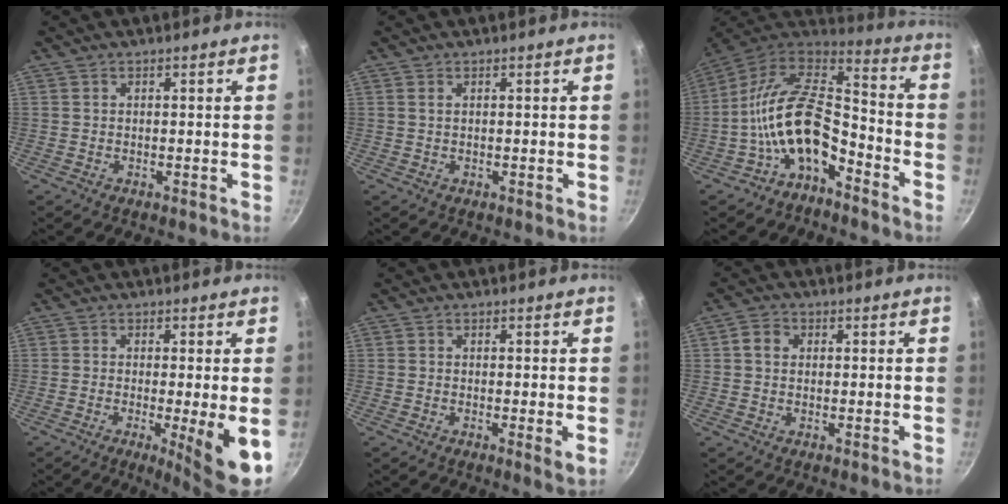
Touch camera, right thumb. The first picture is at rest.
{"total": 0.6, "force": [0.3, 0.4, 0.5], "torque": [-0.009, 0.000, 0.005]}
{"total": 16.2, "force": [-6.4, 8.9, 11.9], "torque": [-0.195, 0.068, -0.133]}
{"total": 8.0, "force": [-1.7, 0.7, 7.8], "torque": [-0.118, -0.011, -0.022]}
{"total": 2.0, "force": [-0.2, 0.3, 2.0], "torque": [-0.033, -0.008, -0.006]}
{"total": 3.2, "force": [0.6, 2.7, 1.8], "torque": [-0.024, 0.006, 0.003]}